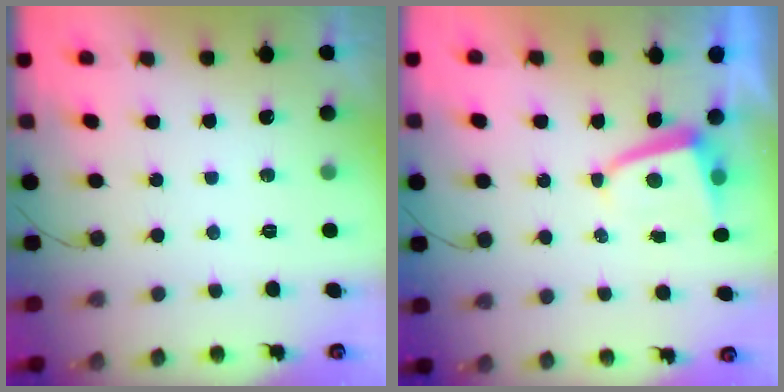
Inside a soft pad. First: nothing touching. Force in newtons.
{"total": 2.7, "press": 2.6, "slide": 0.4}